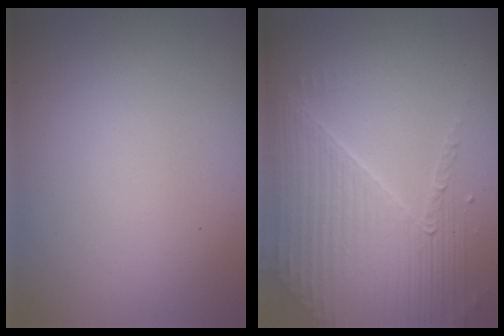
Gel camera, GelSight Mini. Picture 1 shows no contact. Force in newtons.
{"total": 4.0, "press": 3.8, "slide": 1.2}